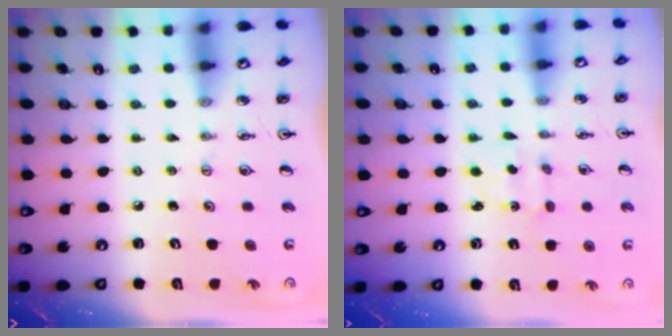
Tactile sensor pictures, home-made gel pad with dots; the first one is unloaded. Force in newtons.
{"total": 2.8, "press": 2.8, "slide": 0.5}